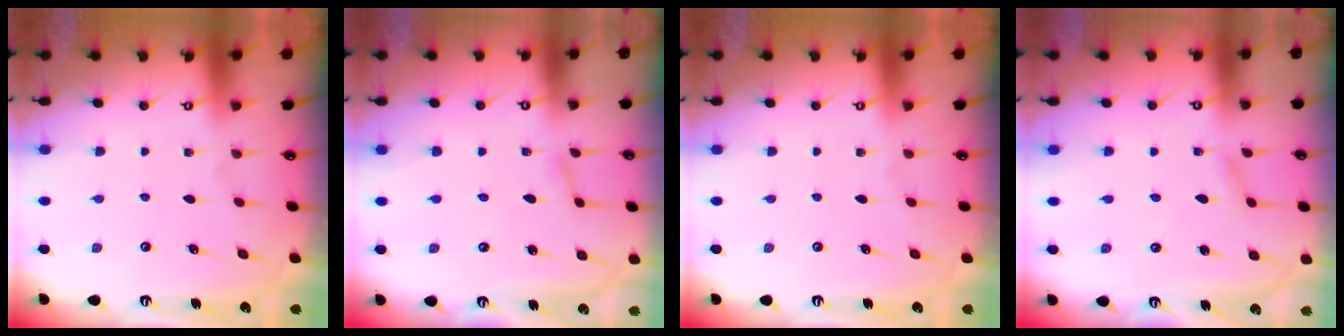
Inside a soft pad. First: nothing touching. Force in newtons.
{"total": 1.1, "press": 1.1, "slide": 0.1}
{"total": 0.0}
{"total": 2.1, "press": 2.1, "slide": 0.2}